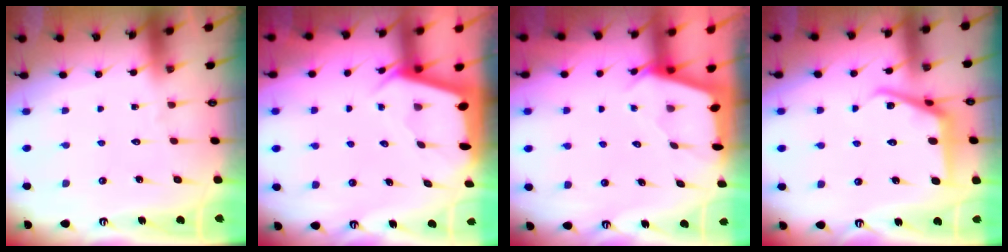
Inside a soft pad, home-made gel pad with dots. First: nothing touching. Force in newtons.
{"total": 2.9, "press": 2.9, "slide": 0.2}
{"total": 2.5, "press": 2.5, "slide": 0.2}
{"total": 10.4, "press": 10.4, "slide": 0.7}